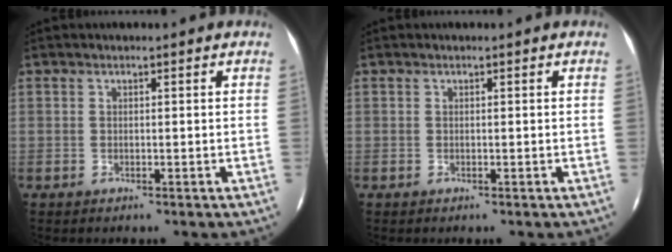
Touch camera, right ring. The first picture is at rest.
{"total": 0.0}